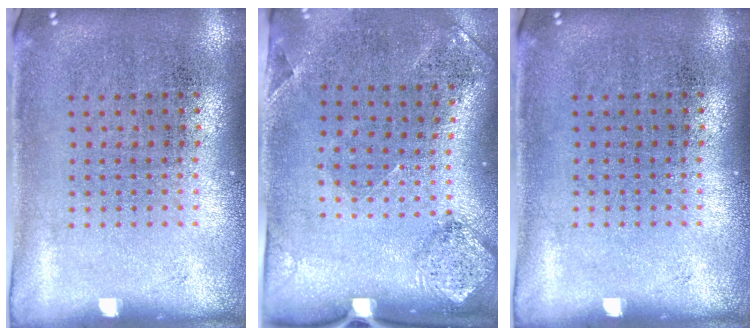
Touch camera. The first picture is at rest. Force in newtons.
{"total": 1.7, "press": 1.3, "slide": 1.2}
{"total": 0.0}